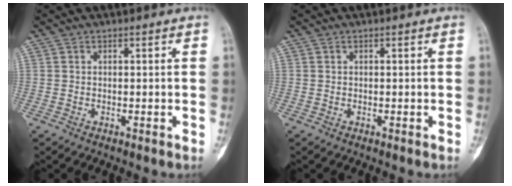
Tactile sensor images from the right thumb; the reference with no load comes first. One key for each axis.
{"total": 0.0}